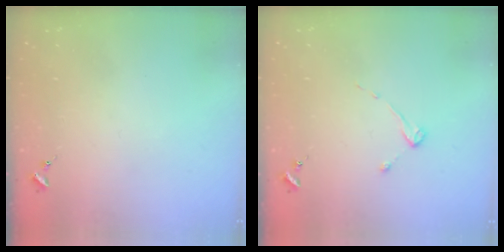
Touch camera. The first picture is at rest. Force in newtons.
{"total": 2.6, "press": 2.5, "slide": 0.4}